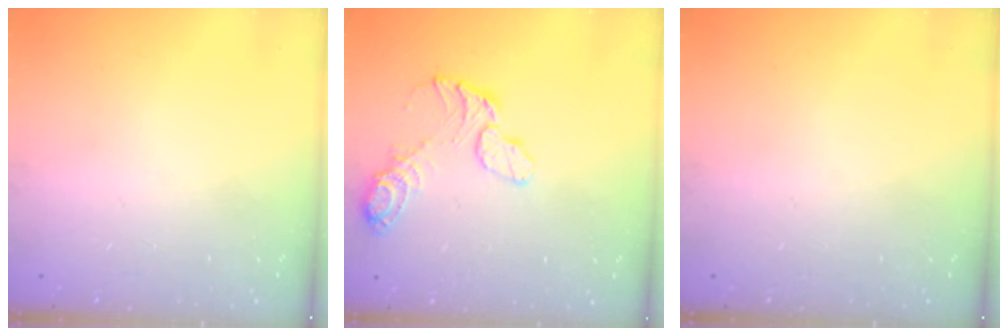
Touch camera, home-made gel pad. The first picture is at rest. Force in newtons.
{"total": 10.2, "press": 10.2, "slide": 1.0}
{"total": 0.0}